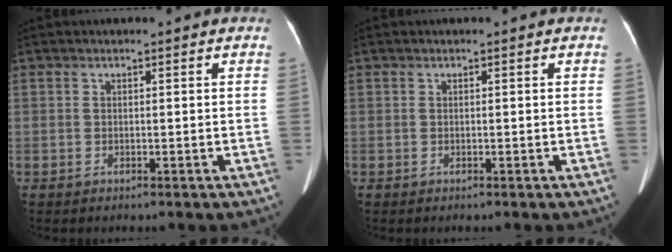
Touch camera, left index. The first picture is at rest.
{"total": 0.0}